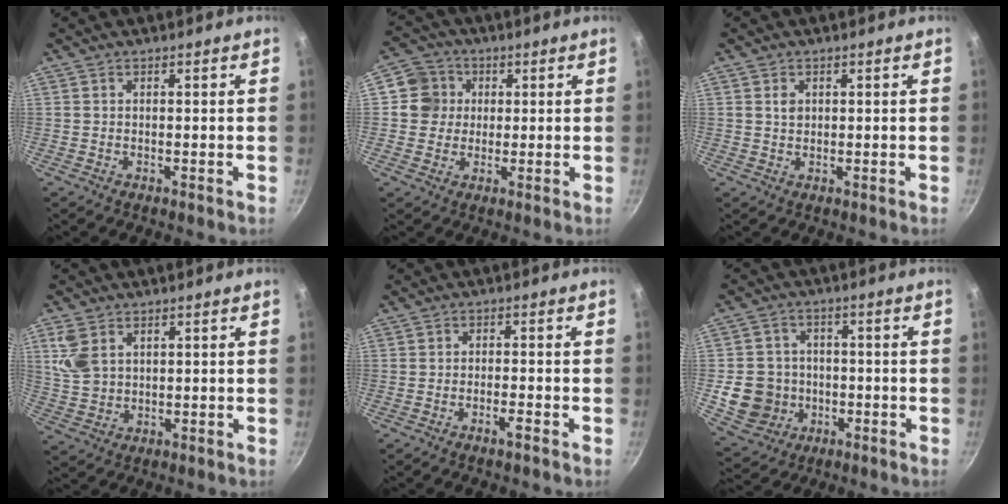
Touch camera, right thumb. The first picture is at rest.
{"total": 6.5, "force": [1.2, 6.2, 1.6], "torque": [0.012, 0.008, 0.007]}
{"total": 1.8, "force": [0.6, 1.4, 1.0], "torque": [-0.014, 0.001, 0.011]}
{"total": 6.7, "force": [2.8, 4.5, 4.1], "torque": [-0.078, -0.007, 0.064]}
{"total": 1.9, "force": [-1.4, 0.2, 1.4], "torque": [-0.026, 0.012, -0.023]}
{"total": 10.5, "force": [-2.2, 9.5, 3.9], "torque": [-0.050, 0.021, -0.028]}